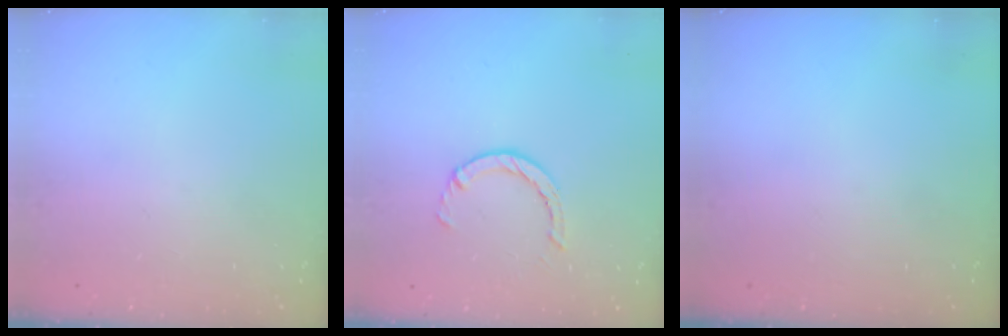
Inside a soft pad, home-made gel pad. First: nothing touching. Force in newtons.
{"total": 2.4, "press": 2.4, "slide": 0.4}
{"total": 0.0}